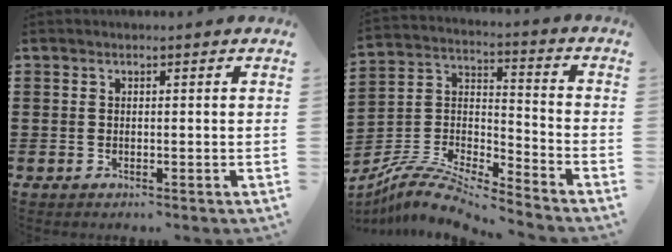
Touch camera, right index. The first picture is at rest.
{"total": 8.6, "force": [-8.0, 1.2, 3.1], "torque": [-0.065, 0.007, -0.160]}